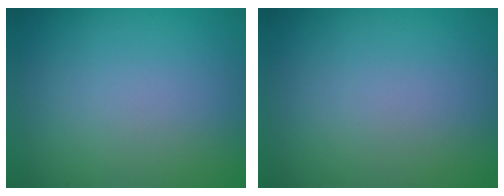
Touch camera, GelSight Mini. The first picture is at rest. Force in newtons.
{"total": 0.0}